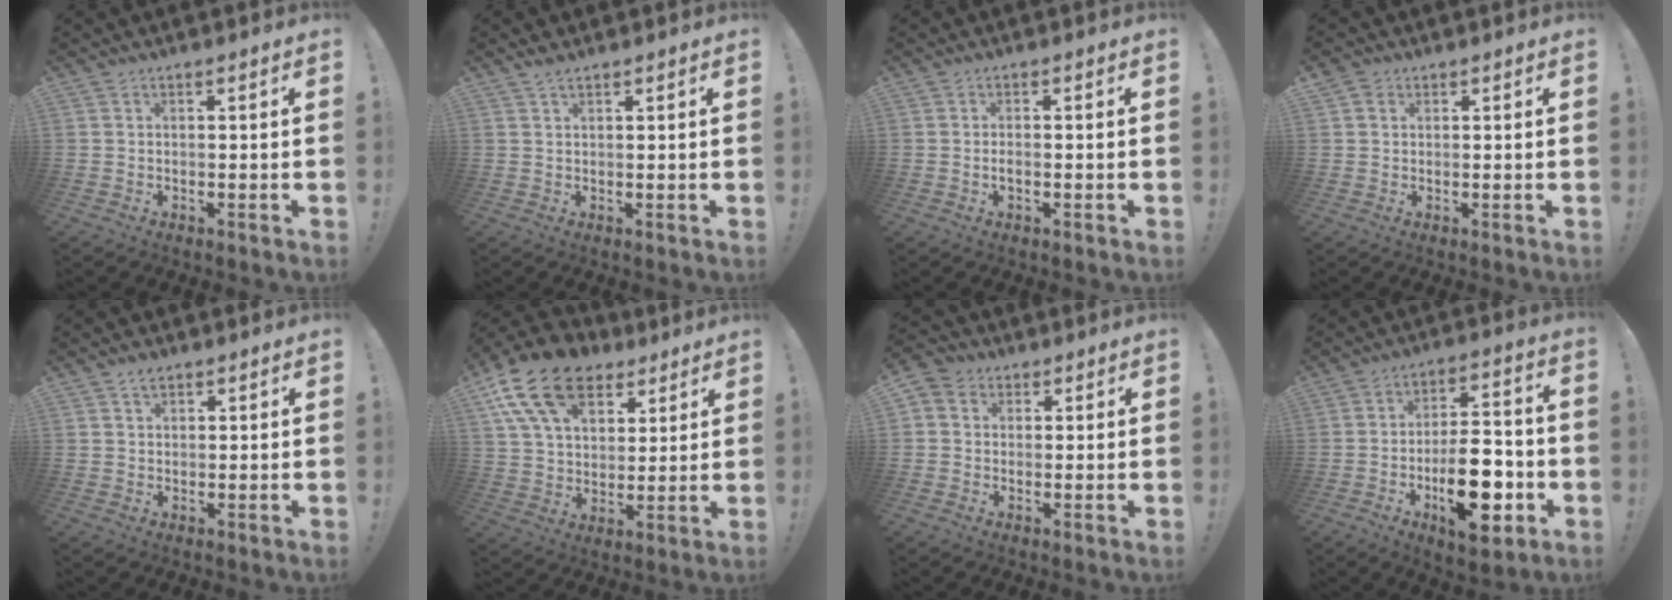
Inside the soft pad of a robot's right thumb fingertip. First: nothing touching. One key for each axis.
{"total": 1.8, "fx": 1.4, "fy": 0.5, "fz": 1.0, "tx": -0.017, "ty": -0.005, "tz": 0.025}
{"total": 1.4, "fx": -0.6, "fy": 0.5, "fz": 1.2, "tx": -0.022, "ty": 0.002, "tz": -0.011}
{"total": 1.7, "fx": 1.0, "fy": 1.4, "fz": 0.4, "tx": -0.009, "ty": 0.000, "tz": 0.018}
{"total": 2.5, "fx": 1.7, "fy": 1.6, "fz": 1.0, "tx": -0.009, "ty": -0.006, "tz": 0.029}
{"total": 19.6, "fx": 10.5, "fy": 12.4, "fz": 11.0, "tx": -0.190, "ty": -0.053, "tz": 0.192}
{"total": 4.2, "fx": 0.8, "fy": 3.8, "fz": 1.4, "tx": -0.028, "ty": 0.006, "tz": 0.016}
{"total": 18.4, "fx": -6.3, "fy": 8.8, "fz": 14.9, "tx": -0.218, "ty": 0.031, "tz": -0.094}